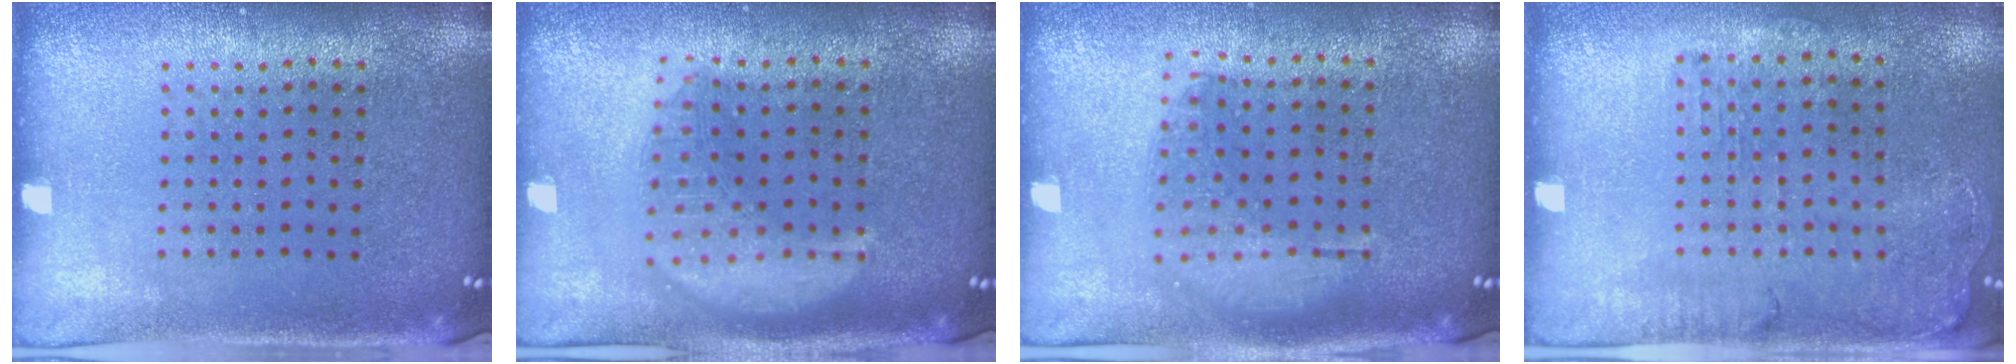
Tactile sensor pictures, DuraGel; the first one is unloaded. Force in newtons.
{"total": 2.8, "press": 2.7, "slide": 0.4}
{"total": 1.1, "press": 1.0, "slide": 0.4}
{"total": 1.2, "press": 1.1, "slide": 0.5}